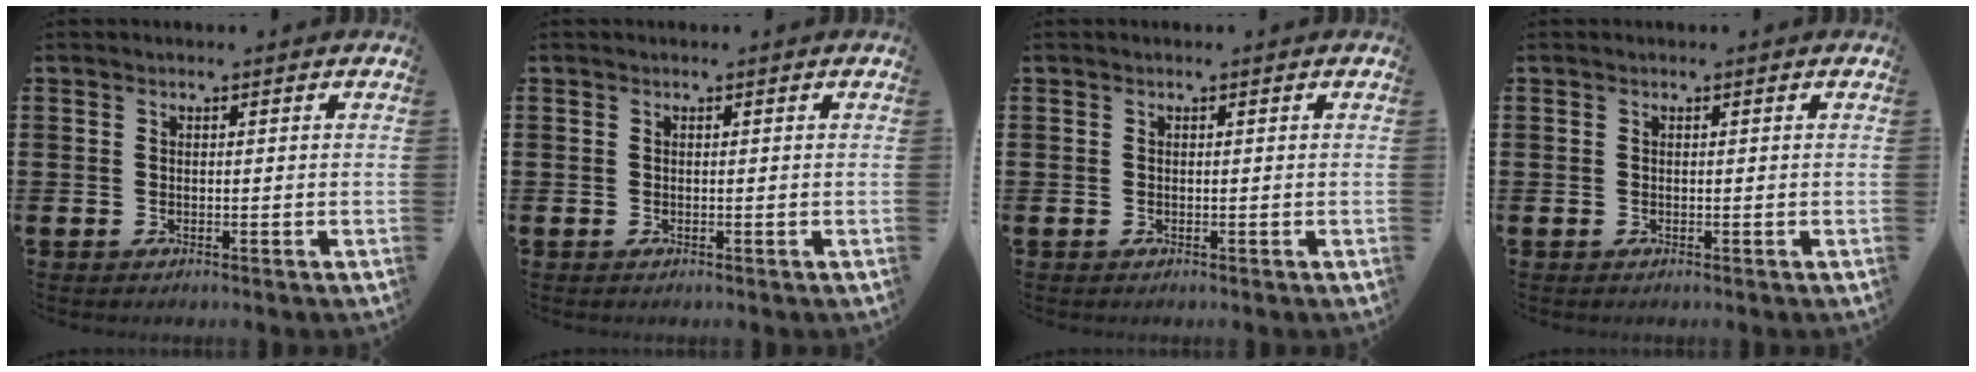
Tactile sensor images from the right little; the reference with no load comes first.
{"total": 0.0}
{"total": 0.0}
{"total": 0.0}